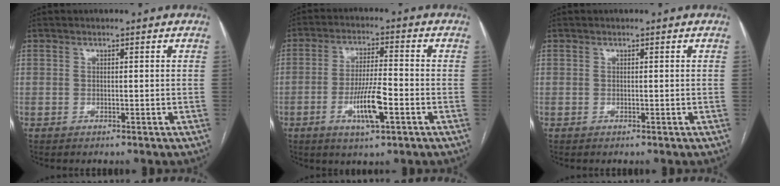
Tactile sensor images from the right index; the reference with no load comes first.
{"total": 8.2, "force": [-3.0, 1.3, 7.6], "torque": [-0.143, -0.004, -0.052]}
{"total": 0.0}